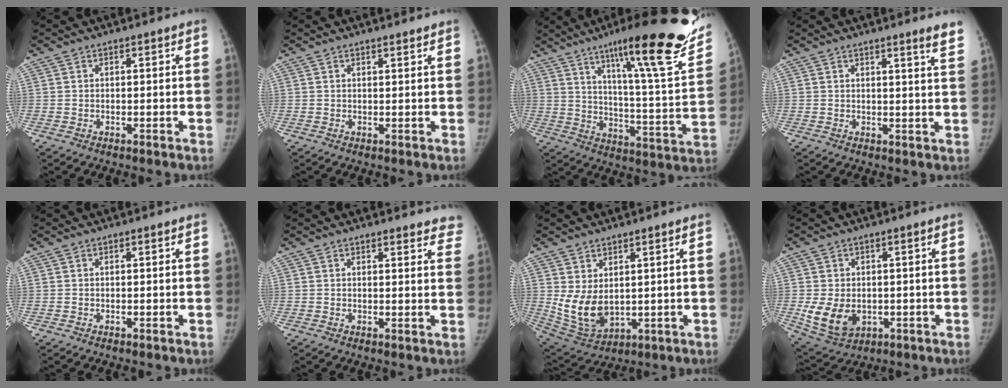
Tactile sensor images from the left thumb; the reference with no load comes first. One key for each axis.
{"total": 1.4, "fx": 1.3, "fy": 0.3, "fz": 0.5, "tx": -0.004, "ty": -0.007, "tz": 0.019}
{"total": 28.8, "fx": 19.0, "fy": 4.1, "fz": 21.2, "tx": -0.285, "ty": -0.085, "tz": 0.274}
{"total": 4.8, "fx": 3.8, "fy": -0.2, "fz": 3.0, "tx": -0.035, "ty": -0.026, "tz": 0.041}
{"total": 0.0}
{"total": 8.0, "fx": 7.4, "fy": 2.3, "fz": 2.1, "tx": 0.021, "ty": -0.028, "tz": 0.061}
{"total": 9.1, "fx": 1.5, "fy": 5.7, "fz": 7.0, "tx": -0.120, "ty": -0.022, "tz": 0.055}
{"total": 8.9, "fx": -1.3, "fy": 6.5, "fz": 5.9, "tx": -0.098, "ty": -0.008, "tz": -0.005}